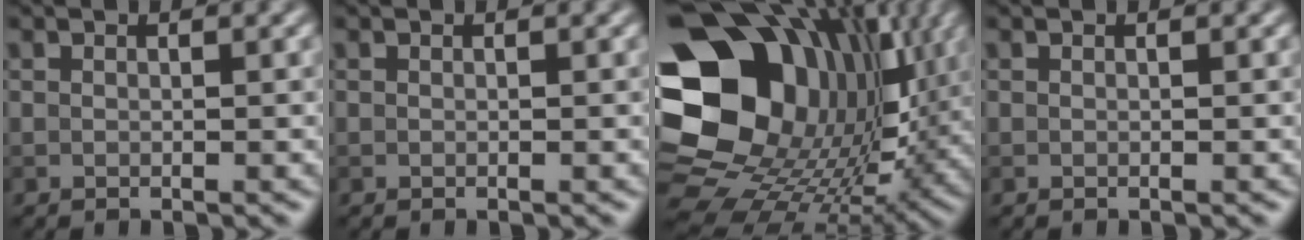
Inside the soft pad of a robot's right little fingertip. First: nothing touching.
{"total": 0.0}
{"total": 19.3, "force": [3.4, 15.2, 11.5], "torque": [-0.223, -0.011, 0.073]}
{"total": 0.0}